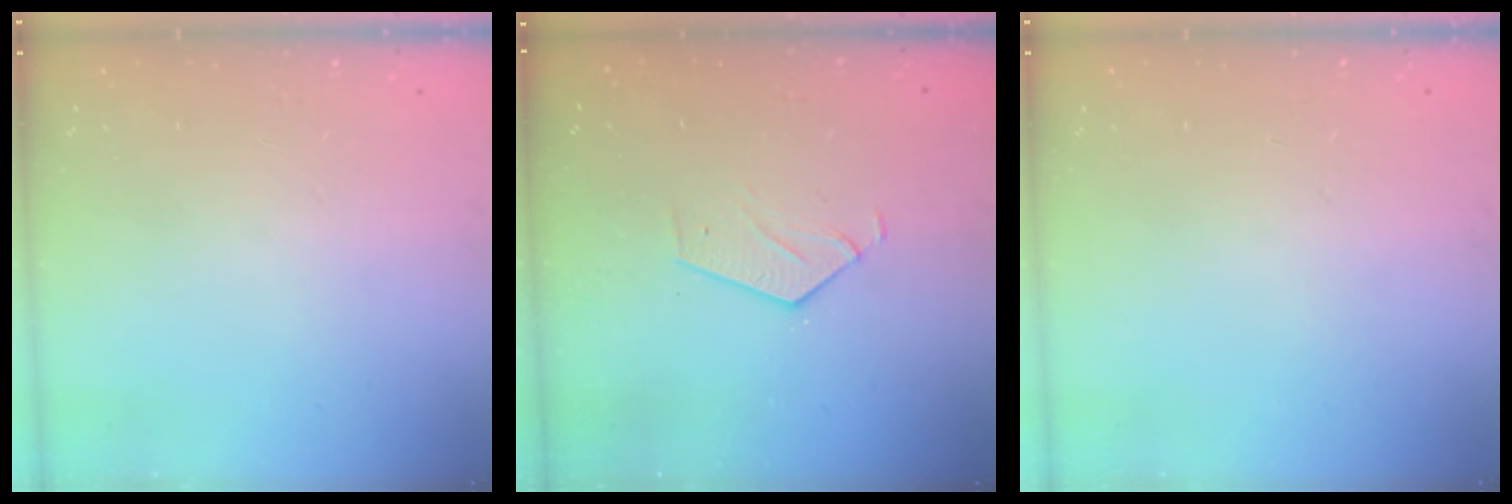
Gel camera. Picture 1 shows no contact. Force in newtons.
{"total": 3.1, "press": 3.1, "slide": 0.2}
{"total": 0.0}